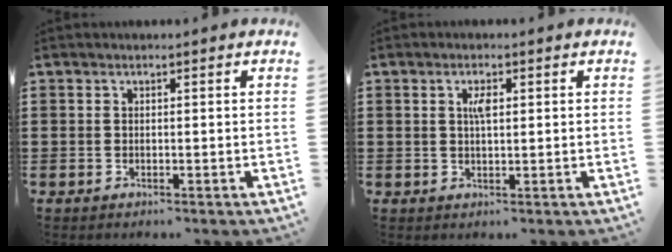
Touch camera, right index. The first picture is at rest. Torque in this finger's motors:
{"motor_torque": [0.06, -0.03, 0.05, 0.06]}